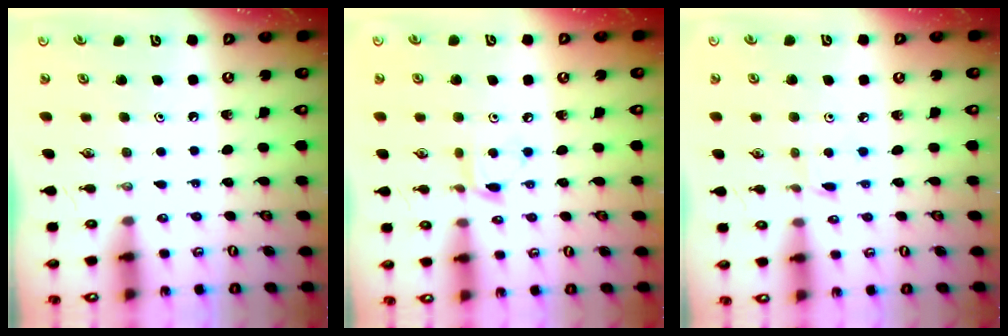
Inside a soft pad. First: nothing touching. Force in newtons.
{"total": 4.7, "press": 4.7, "slide": 0.6}
{"total": 2.4, "press": 2.4, "slide": 0.3}